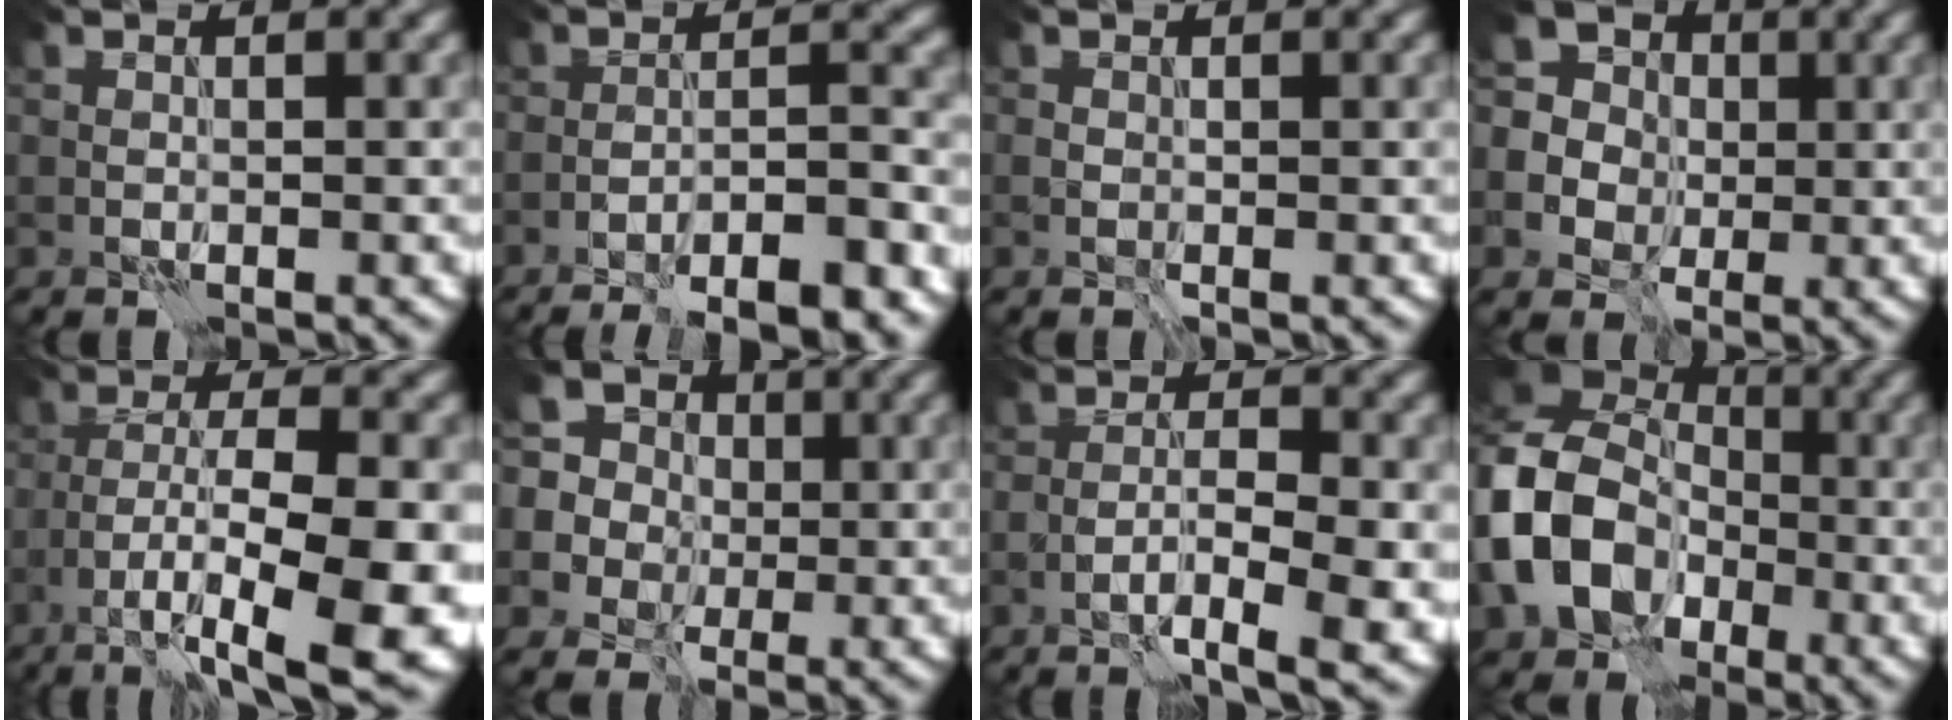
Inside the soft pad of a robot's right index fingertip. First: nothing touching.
{"total": 9.1, "force": [-7.1, 2.1, 5.3], "torque": [-0.064, 0.011, -0.092]}
{"total": 1.0, "force": [-0.1, 0.6, 0.8], "torque": [-0.015, -0.003, -0.002]}
{"total": 7.5, "force": [0.1, 7.0, 2.6], "torque": [-0.071, 0.019, -0.027]}
{"total": 12.6, "force": [-5.9, 3.8, 10.5], "torque": [-0.182, -0.013, -0.088]}
{"total": 10.5, "force": [3.3, 9.0, 4.2], "torque": [-0.106, 0.025, 0.014]}
{"total": 5.9, "force": [-2.5, 1.4, 5.1], "torque": [-0.084, 0.001, -0.043]}
{"total": 12.3, "force": [-2.6, 9.9, 7.0], "torque": [-0.169, -0.018, -0.059]}